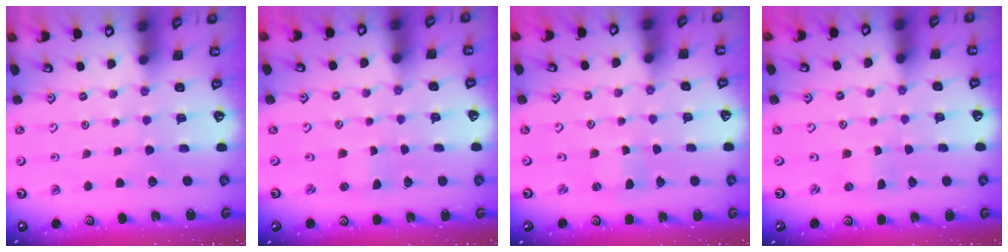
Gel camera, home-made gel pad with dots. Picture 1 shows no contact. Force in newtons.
{"total": 0.5, "press": 0.5, "slide": 0.1}
{"total": 0.0}
{"total": 0.0}